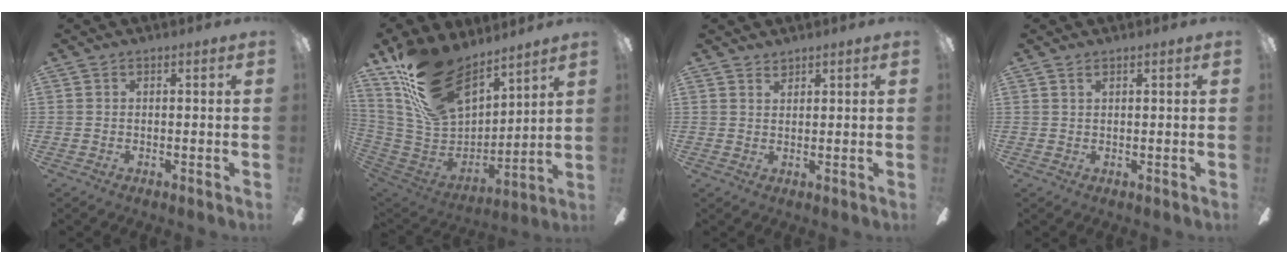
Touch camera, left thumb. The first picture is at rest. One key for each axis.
{"total": 22.6, "fx": 16.0, "fy": 10.9, "fz": 11.6, "tx": -0.235, "ty": -0.088, "tz": 0.300}
{"total": 1.7, "fx": 1.6, "fy": 0.6, "fz": 0.2, "tx": -0.006, "ty": -0.002, "tz": 0.031}
{"total": 0.9, "fx": 0.6, "fy": 0.4, "fz": 0.6, "tx": -0.014, "ty": 0.001, "tz": 0.011}